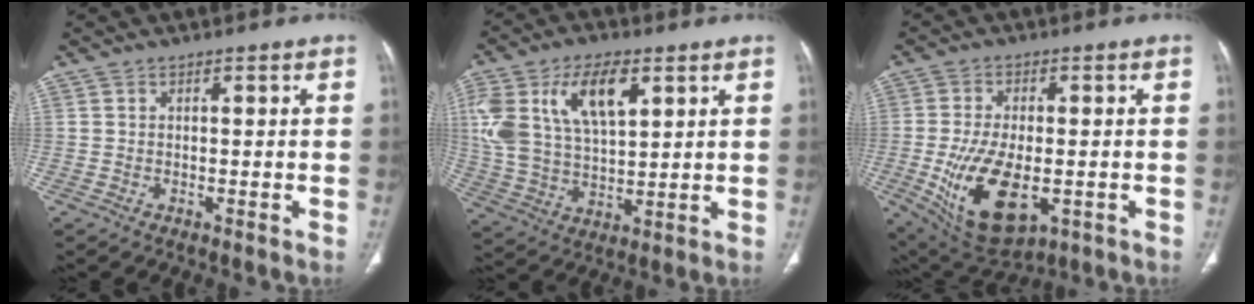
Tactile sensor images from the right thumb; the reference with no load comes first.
{"total": 17.6, "force": [6.8, 9.1, 13.3], "torque": [-0.250, -0.007, 0.132]}
{"total": 15.3, "force": [-3.5, 8.2, 12.5], "torque": [-0.222, -0.010, -0.038]}